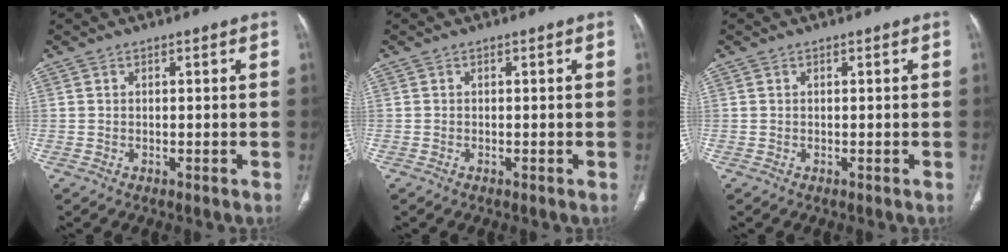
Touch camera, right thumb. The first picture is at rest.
{"total": 0.0}
{"total": 0.0}